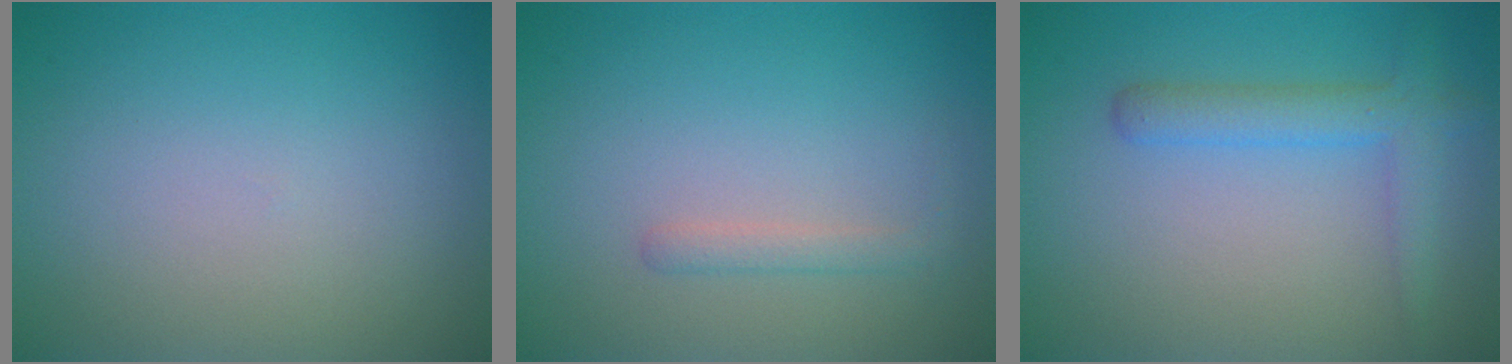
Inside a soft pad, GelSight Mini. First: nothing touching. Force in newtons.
{"total": 1.2, "press": 1.2, "slide": 0.1}
{"total": 3.0, "press": 3.0, "slide": 0.2}